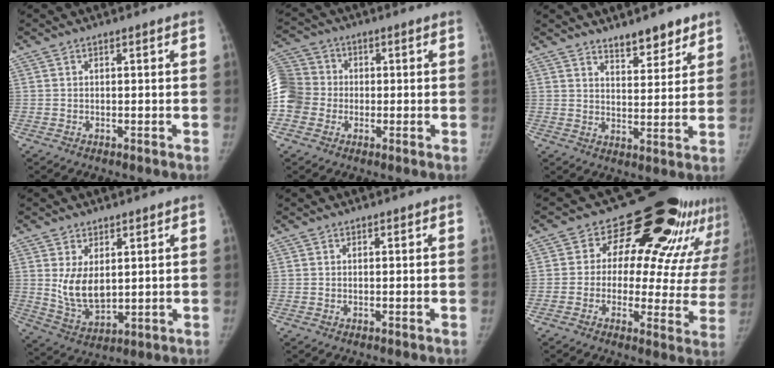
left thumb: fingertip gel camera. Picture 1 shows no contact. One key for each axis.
{"total": 13.1, "fx": -1.5, "fy": 11.8, "fz": 5.5, "tx": -0.125, "ty": 0.036, "tz": -0.031}
{"total": 7.1, "fx": 5.8, "fy": 2.6, "fz": 3.3, "tx": -0.013, "ty": -0.042, "tz": 0.087}
{"total": 8.2, "fx": 2.1, "fy": 5.3, "fz": 5.9, "tx": -0.085, "ty": -0.028, "tz": 0.056}
{"total": 0.0}
{"total": 23.2, "fx": 14.9, "fy": 11.3, "fz": 13.7, "tx": -0.140, "ty": -0.059, "tz": 0.176}